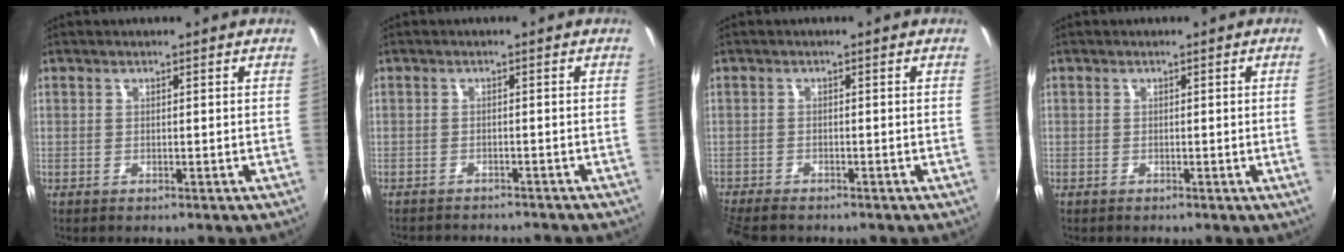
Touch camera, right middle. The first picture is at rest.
{"total": 6.6, "force": [-6.1, 1.4, 2.0], "torque": [-0.053, -0.015, -0.087]}
{"total": 5.4, "force": [-4.9, 1.1, 2.2], "torque": [-0.061, -0.031, -0.091]}
{"total": 1.6, "force": [0.0, -1.0, 1.3], "torque": [-0.012, -0.014, 0.002]}